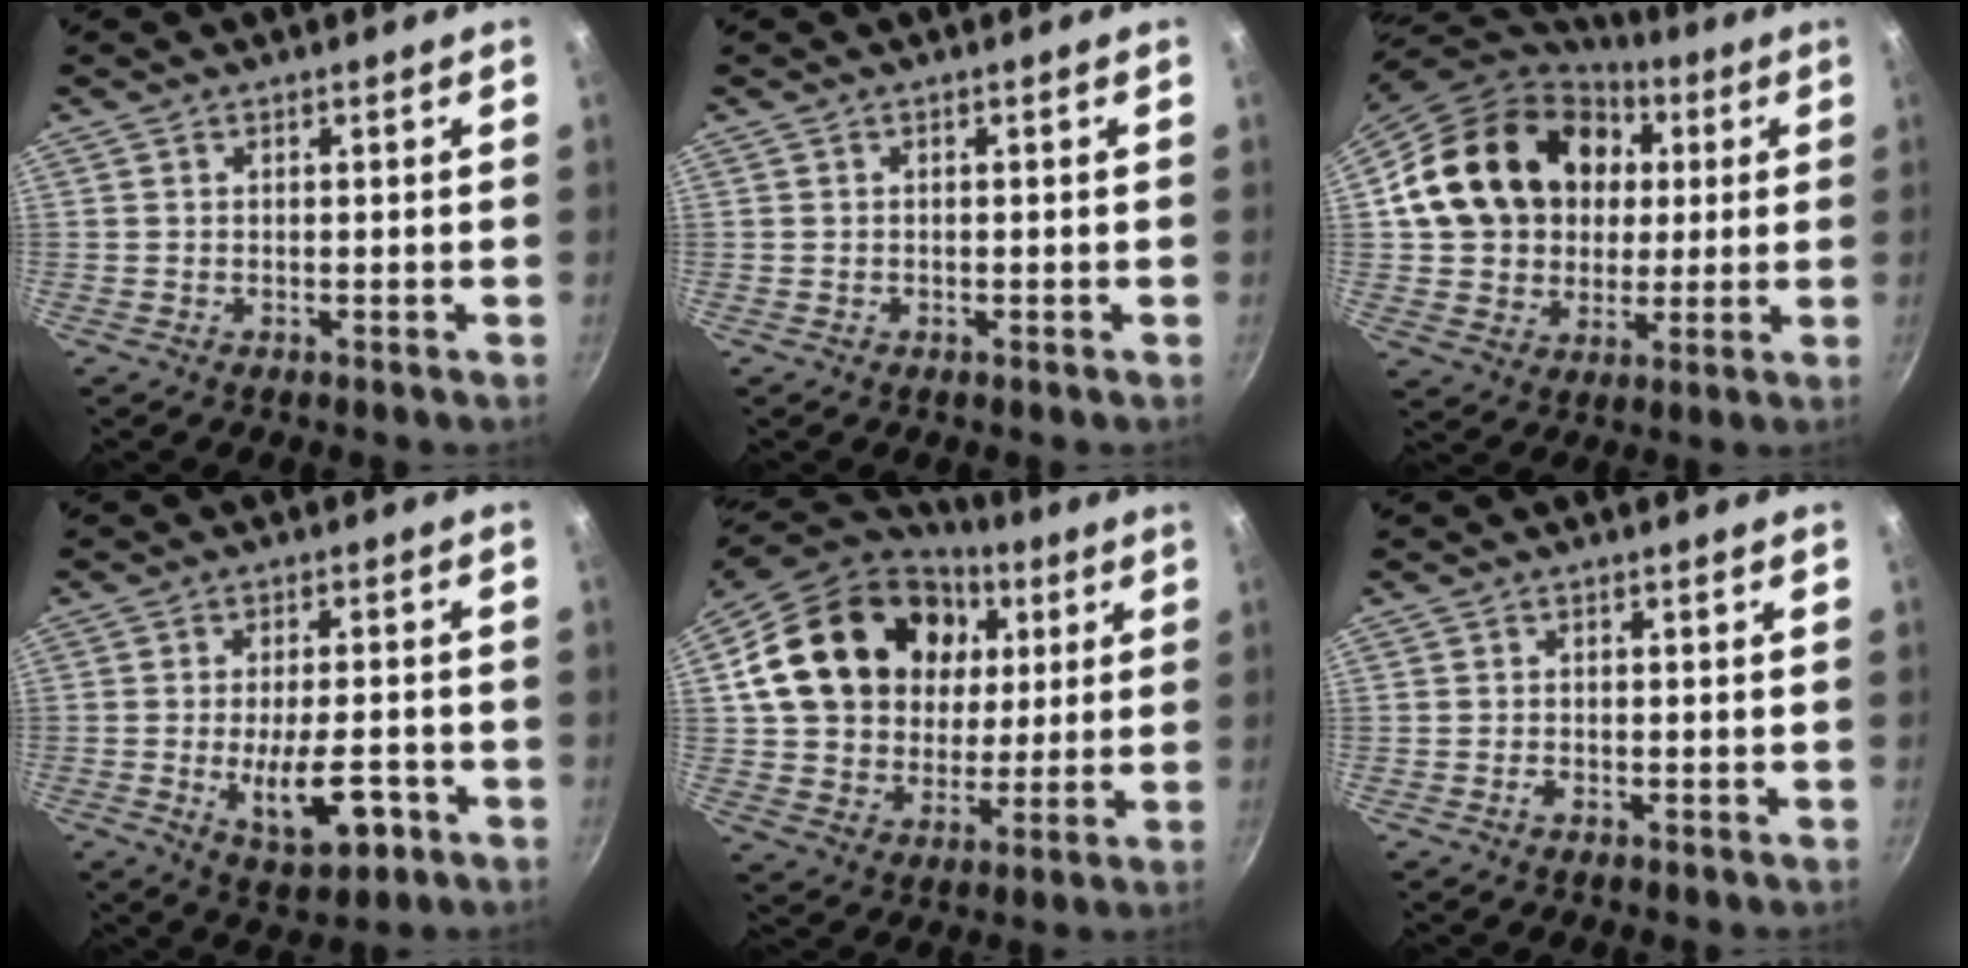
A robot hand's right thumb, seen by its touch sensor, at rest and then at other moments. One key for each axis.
{"total": 0.0}
{"total": 21.9, "fx": 4.6, "fy": 17.9, "fz": 11.8, "tx": -0.188, "ty": 0.021, "tz": 0.085}
{"total": 10.7, "fx": -3.4, "fy": 4.7, "fz": 9.0, "tx": -0.120, "ty": 0.009, "tz": -0.044}
{"total": 25.6, "fx": 7.1, "fy": 19.6, "fz": 14.7, "tx": -0.249, "ty": 0.013, "tz": 0.127}
{"total": 0.9, "fx": -0.6, "fy": 0.4, "fz": 0.6, "tx": -0.014, "ty": 0.004, "tz": -0.014}